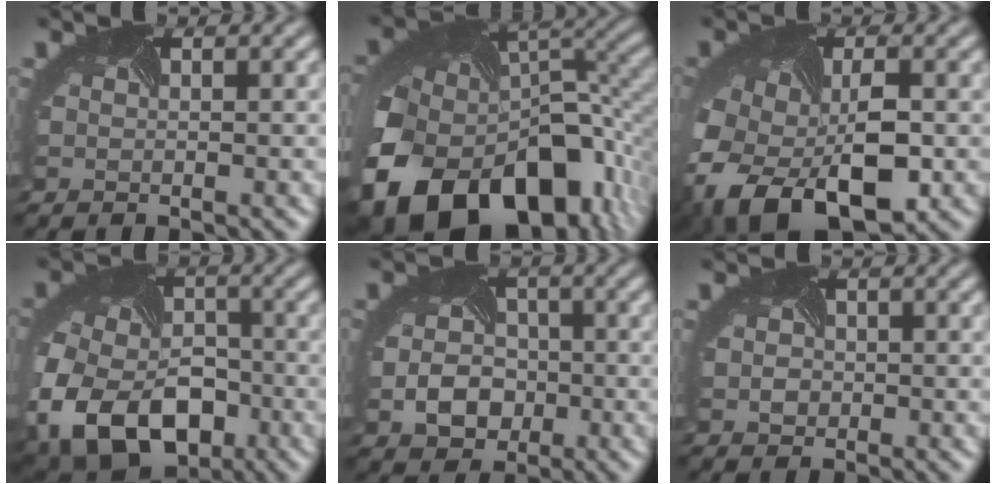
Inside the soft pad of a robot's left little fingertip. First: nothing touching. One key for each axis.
{"total": 20.4, "fx": -8.2, "fy": 13.8, "fz": 12.5, "tx": -0.271, "ty": -0.057, "tz": -0.106}
{"total": 11.2, "fx": -4.4, "fy": 6.7, "fz": 7.8, "tx": -0.177, "ty": -0.044, "tz": -0.060}
{"total": 14.0, "fx": -5.6, "fy": 9.4, "fz": 8.8, "tx": -0.186, "ty": -0.045, "tz": -0.081}
{"total": 4.6, "fx": -1.4, "fy": 3.7, "fz": 2.4, "tx": -0.050, "ty": -0.011, "tz": -0.021}
{"total": 1.4, "fx": -0.3, "fy": 1.3, "fz": 0.4, "tx": -0.008, "ty": -0.003, "tz": -0.006}